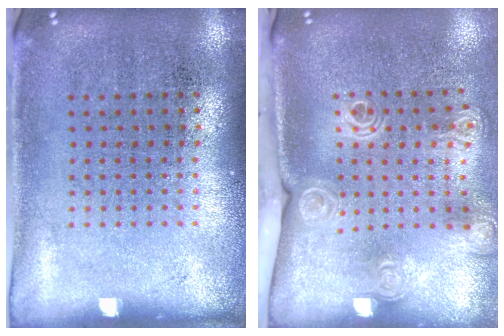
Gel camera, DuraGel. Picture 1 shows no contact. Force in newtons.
{"total": 2.1, "press": 1.6, "slide": 1.3}